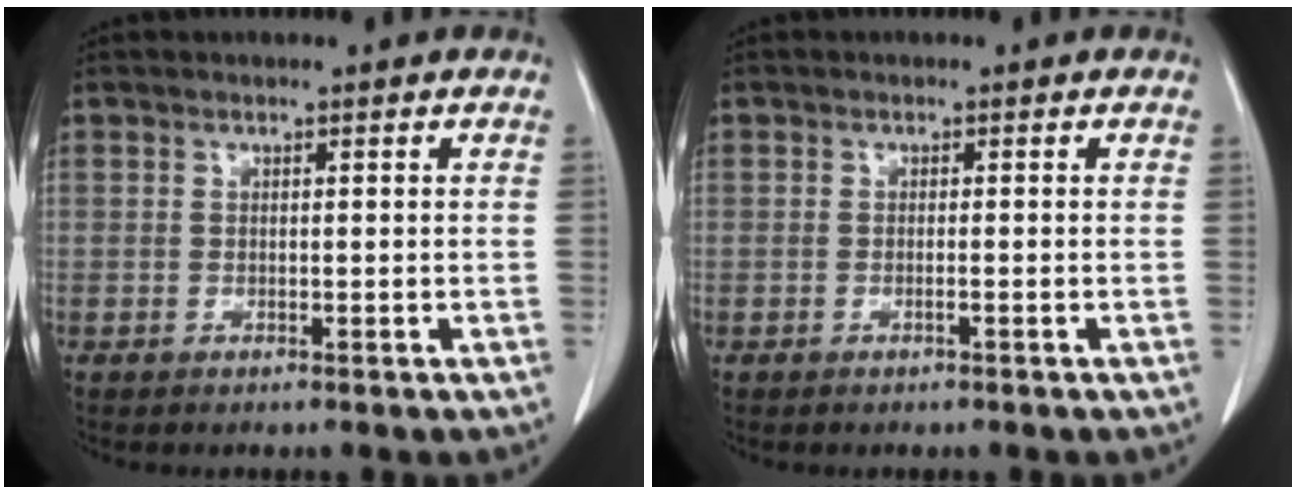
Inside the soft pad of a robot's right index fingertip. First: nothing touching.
{"total": 0.6, "force": [-0.3, -0.1, 0.5], "torque": [-0.011, 0.000, -0.004]}